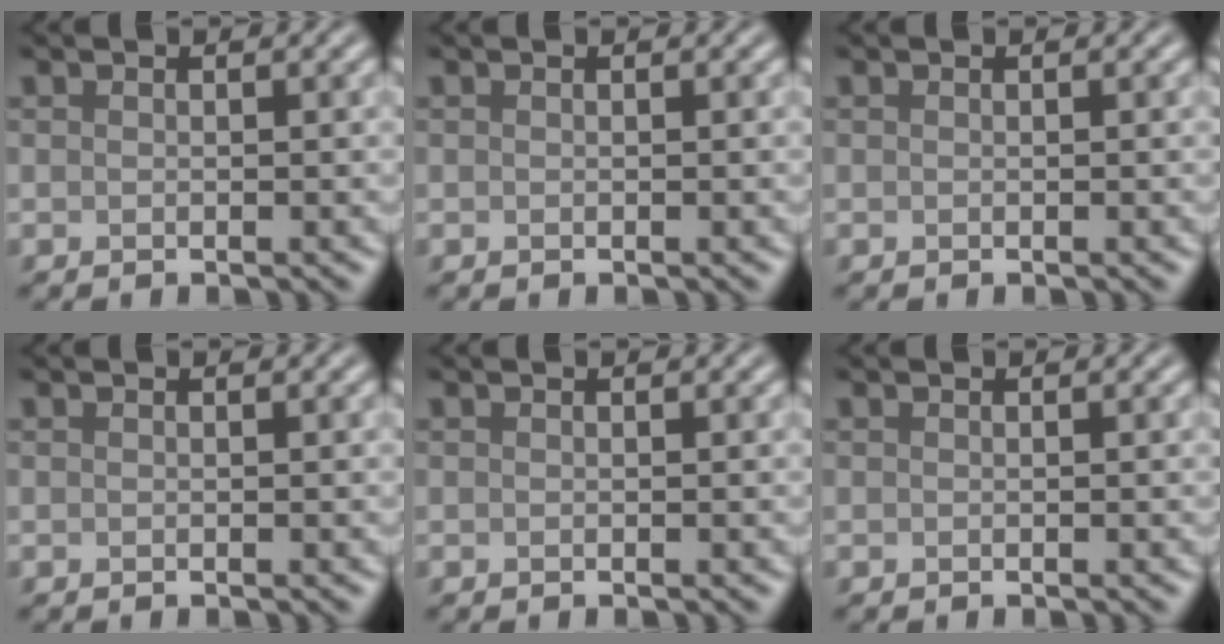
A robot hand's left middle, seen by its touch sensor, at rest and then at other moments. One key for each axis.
{"total": 0.0}
{"total": 0.0}
{"total": 0.0}
{"total": 0.0}
{"total": 0.0}